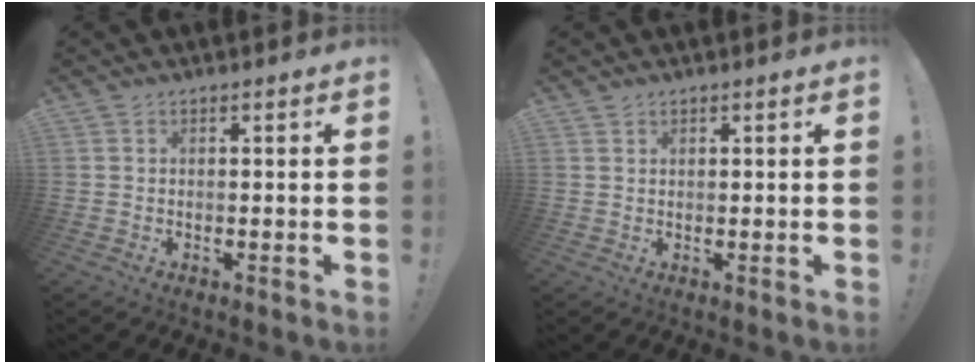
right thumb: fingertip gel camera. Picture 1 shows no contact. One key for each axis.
{"total": 1.0, "fx": 0.8, "fy": 0.5, "fz": 0.2, "tx": 0.005, "ty": -0.004, "tz": 0.014}